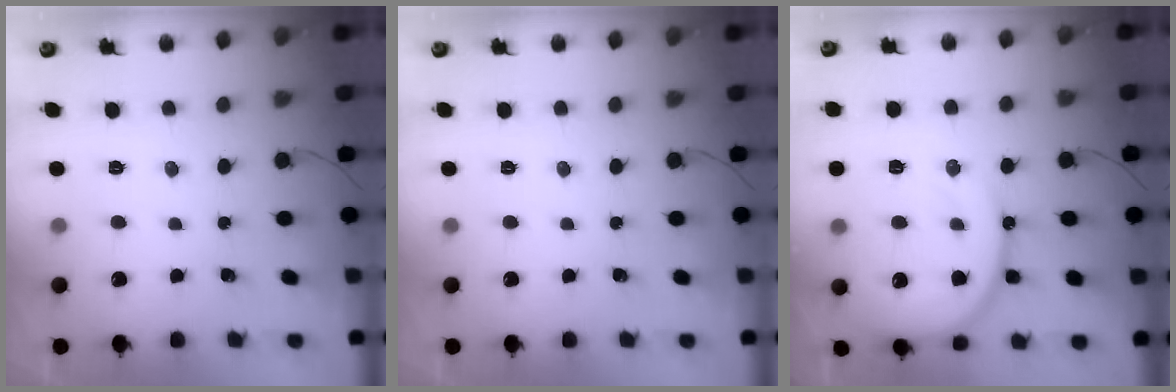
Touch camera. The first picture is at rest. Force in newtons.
{"total": 0.0}
{"total": 15.9, "press": 15.8, "slide": 1.9}